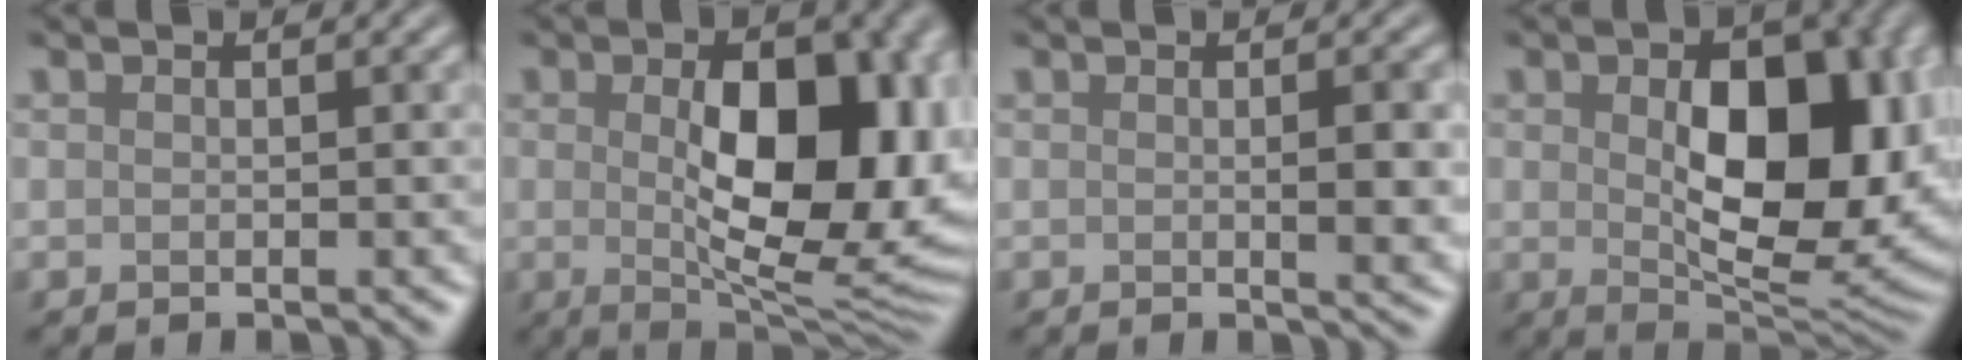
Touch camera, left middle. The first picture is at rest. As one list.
[{"total": 12.4, "force": [0.4, 6.2, 10.7], "torque": [-0.135, -0.008, 0.014]}, {"total": 2.9, "force": [0.0, 0.6, 2.8], "torque": [-0.038, -0.003, 0.001]}, {"total": 11.8, "force": [0.8, 6.6, 9.7], "torque": [-0.133, -0.010, 0.022]}]